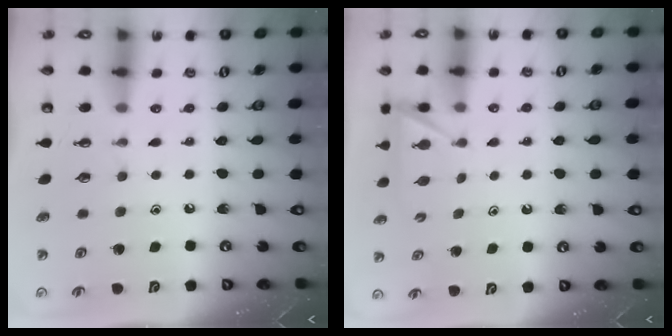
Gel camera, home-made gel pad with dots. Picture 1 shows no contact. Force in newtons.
{"total": 3.6, "press": 3.5, "slide": 0.4}